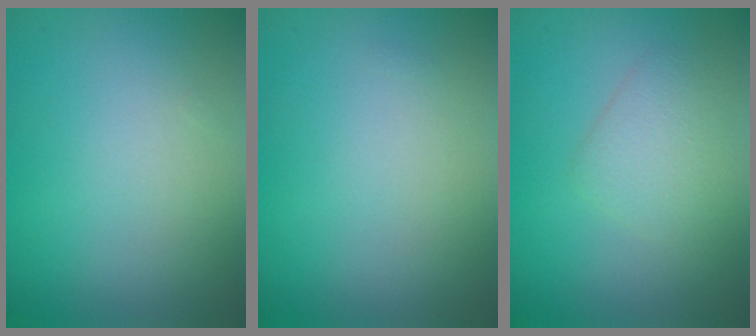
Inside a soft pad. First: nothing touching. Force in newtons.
{"total": 0.0}
{"total": 2.1, "press": 2.1, "slide": 0.0}